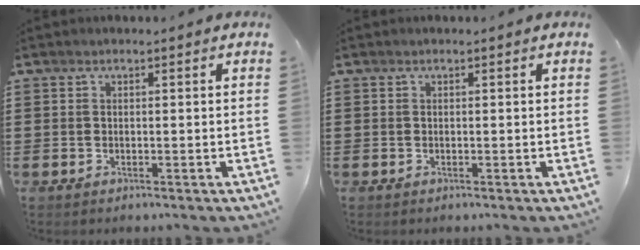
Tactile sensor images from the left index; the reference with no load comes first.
{"total": 0.0}